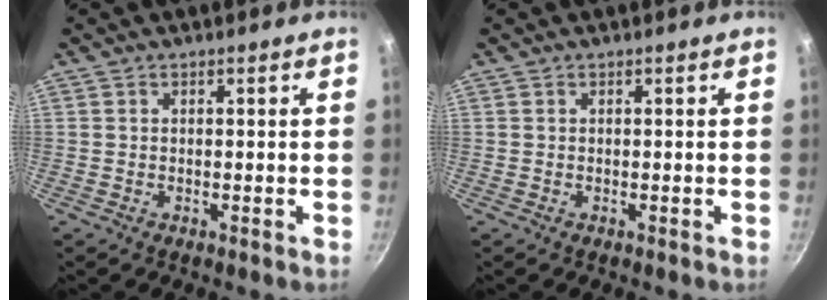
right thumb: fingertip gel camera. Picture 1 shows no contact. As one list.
[{"total": 0.0}]